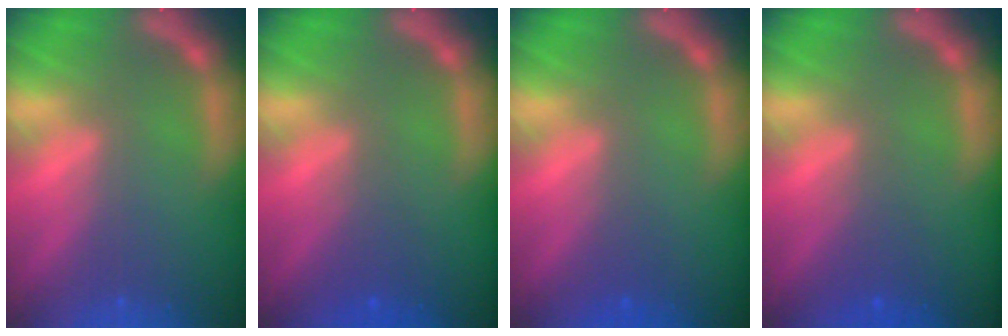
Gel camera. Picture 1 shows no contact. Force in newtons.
{"total": 1.9}
{"total": 0.9}
{"total": 1.9}